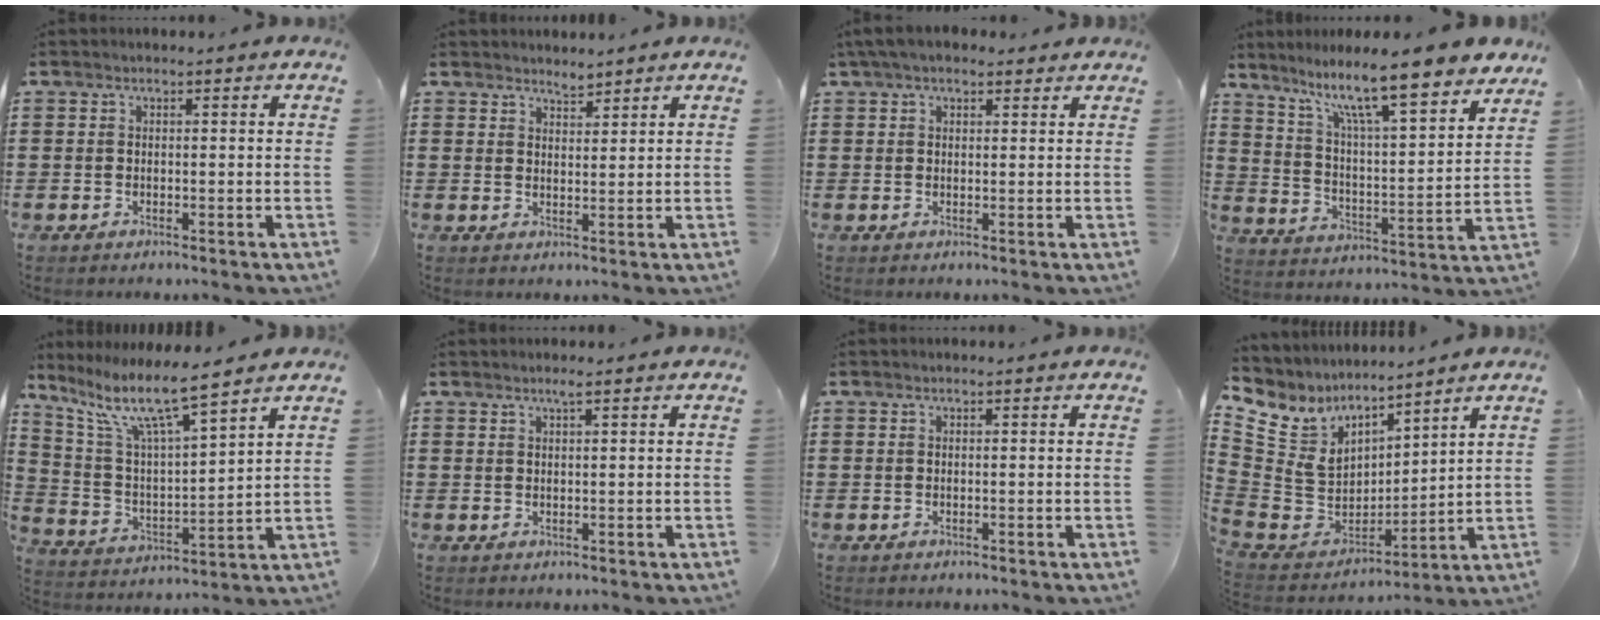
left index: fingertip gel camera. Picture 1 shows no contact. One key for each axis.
{"total": 2.1, "fx": 2.0, "fy": 0.3, "fz": 0.1, "tx": -0.007, "ty": -0.003, "tz": 0.039}
{"total": 3.8, "fx": 2.9, "fy": 1.3, "fz": 2.0, "tx": -0.047, "ty": 0.001, "tz": 0.054}
{"total": 11.0, "fx": 8.9, "fy": 0.8, "fz": 6.3, "tx": -0.138, "ty": -0.066, "tz": 0.145}
{"total": 9.3, "fx": 7.2, "fy": 1.1, "fz": 5.8, "tx": -0.142, "ty": -0.041, "tz": 0.117}
{"total": 1.2, "fx": 0.8, "fy": 0.1, "fz": 0.9, "tx": -0.018, "ty": 0.001, "tz": 0.014}
{"total": 0.0}
{"total": 7.1, "fx": 4.3, "fy": 5.4, "fz": 1.8, "tx": -0.094, "ty": -0.046, "tz": 0.078}